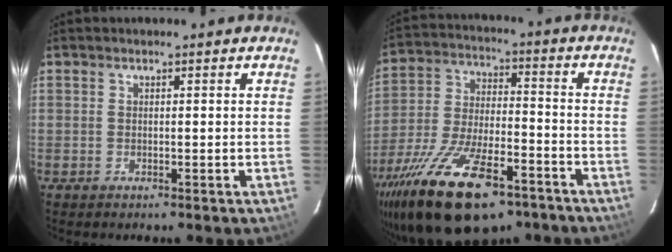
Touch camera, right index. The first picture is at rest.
{"total": 24.7, "force": [-15.8, 9.9, 16.2], "torque": [-0.319, -0.039, -0.256]}